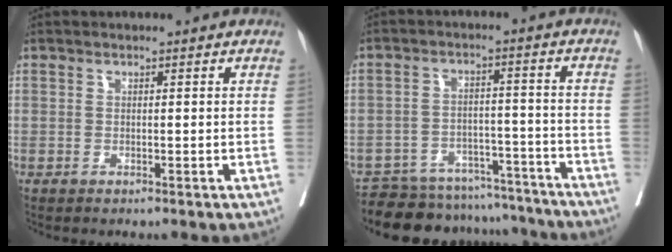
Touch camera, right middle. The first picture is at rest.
{"total": 14.6, "force": [-13.8, 4.6, 1.6], "torque": [-0.018, 0.030, -0.182]}